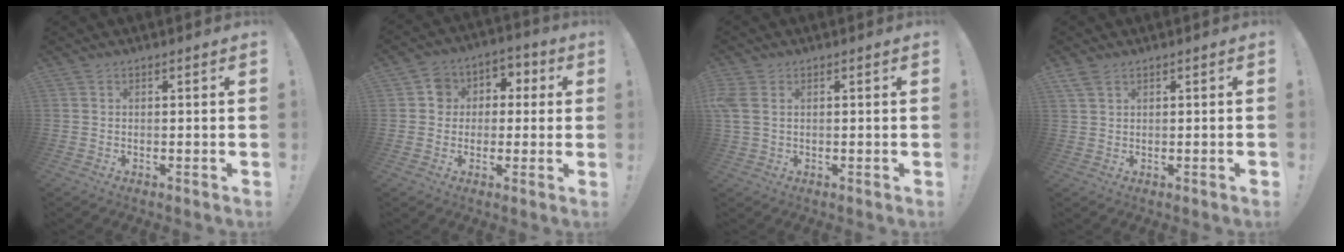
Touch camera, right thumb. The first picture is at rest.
{"total": 7.8, "force": [-0.8, 7.4, 2.5], "torque": [-0.024, 0.013, -0.011]}
{"total": 3.7, "force": [1.3, 2.4, 2.5], "torque": [-0.057, 0.003, 0.025]}
{"total": 2.7, "force": [1.2, 1.2, 2.2], "torque": [-0.042, 0.002, 0.025]}